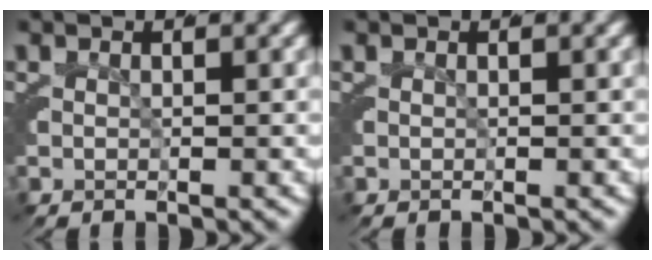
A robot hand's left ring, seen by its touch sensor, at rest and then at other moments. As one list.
[{"total": 0.0}]